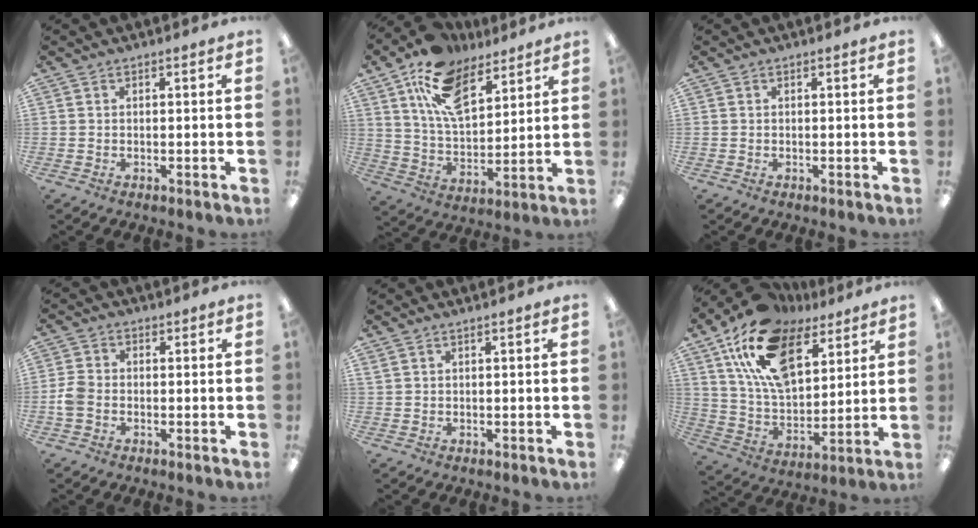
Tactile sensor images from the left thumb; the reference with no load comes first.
{"total": 15.8, "force": [10.1, 8.0, 9.1], "torque": [-0.168, -0.035, 0.185]}
{"total": 0.0}
{"total": 4.2, "force": [-1.0, 3.1, 2.6], "torque": [-0.057, 0.006, -0.019]}
{"total": 0.8, "force": [0.6, 0.0, 0.5], "torque": [-0.010, -0.001, 0.012]}
{"total": 20.9, "force": [12.2, 11.2, 12.8], "torque": [-0.238, -0.050, 0.217]}